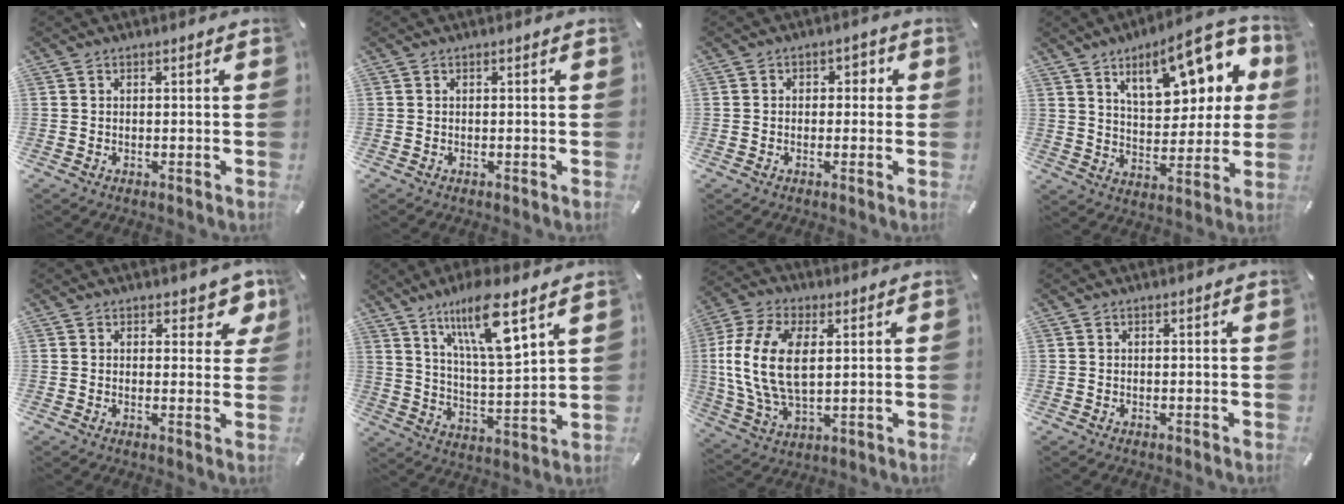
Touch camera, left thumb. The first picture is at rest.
{"total": 0.0}
{"total": 2.6, "force": [-0.6, 2.1, 1.4], "torque": [-0.012, 0.007, -0.020]}
{"total": 19.0, "force": [10.1, 8.8, 13.4], "torque": [-0.191, -0.049, 0.167]}
{"total": 5.8, "force": [3.7, 3.4, 3.0], "torque": [-0.012, -0.022, 0.057]}
{"total": 15.1, "force": [10.0, 3.9, 10.6], "torque": [-0.190, -0.045, 0.167]}
{"total": 14.8, "force": [2.4, 8.8, 11.7], "torque": [-0.276, -0.002, 0.041]}
{"total": 0.0}